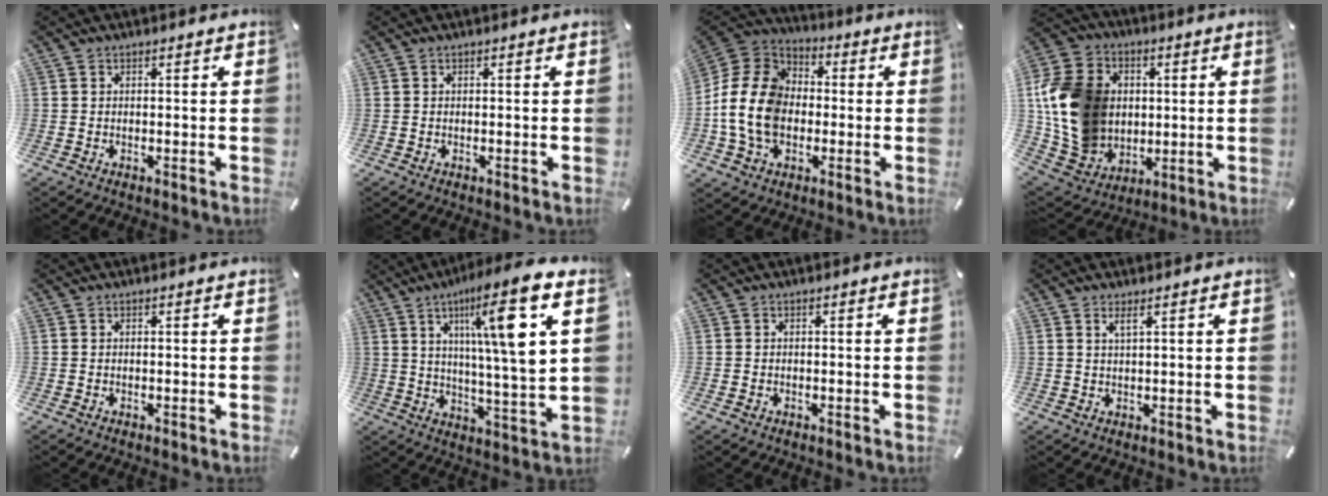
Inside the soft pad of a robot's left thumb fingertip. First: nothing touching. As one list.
[{"total": 0.0}, {"total": 15.8, "force": [-2.6, 13.0, 8.5], "torque": [-0.208, 0.025, -0.049]}, {"total": 17.9, "force": [1.3, 15.3, 9.1], "torque": [-0.196, -0.001, 0.033]}, {"total": 0.0}, {"total": 17.2, "force": [7.9, 2.8, 15.1], "torque": [-0.234, -0.037, 0.109]}, {"total": 0.5, "force": [-0.2, 0.4, 0.3], "torque": [-0.004, 0.001, -0.005]}, {"total": 2.0, "force": [1.4, 0.1, 1.4], "torque": [-0.030, 0.001, 0.024]}]